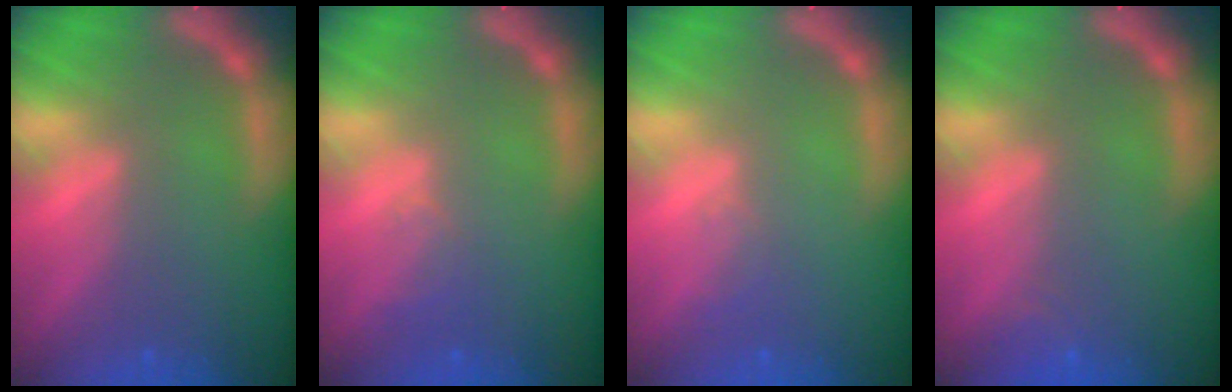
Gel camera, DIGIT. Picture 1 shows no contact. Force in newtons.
{"total": 1.5}
{"total": 1.0}
{"total": 1.4}